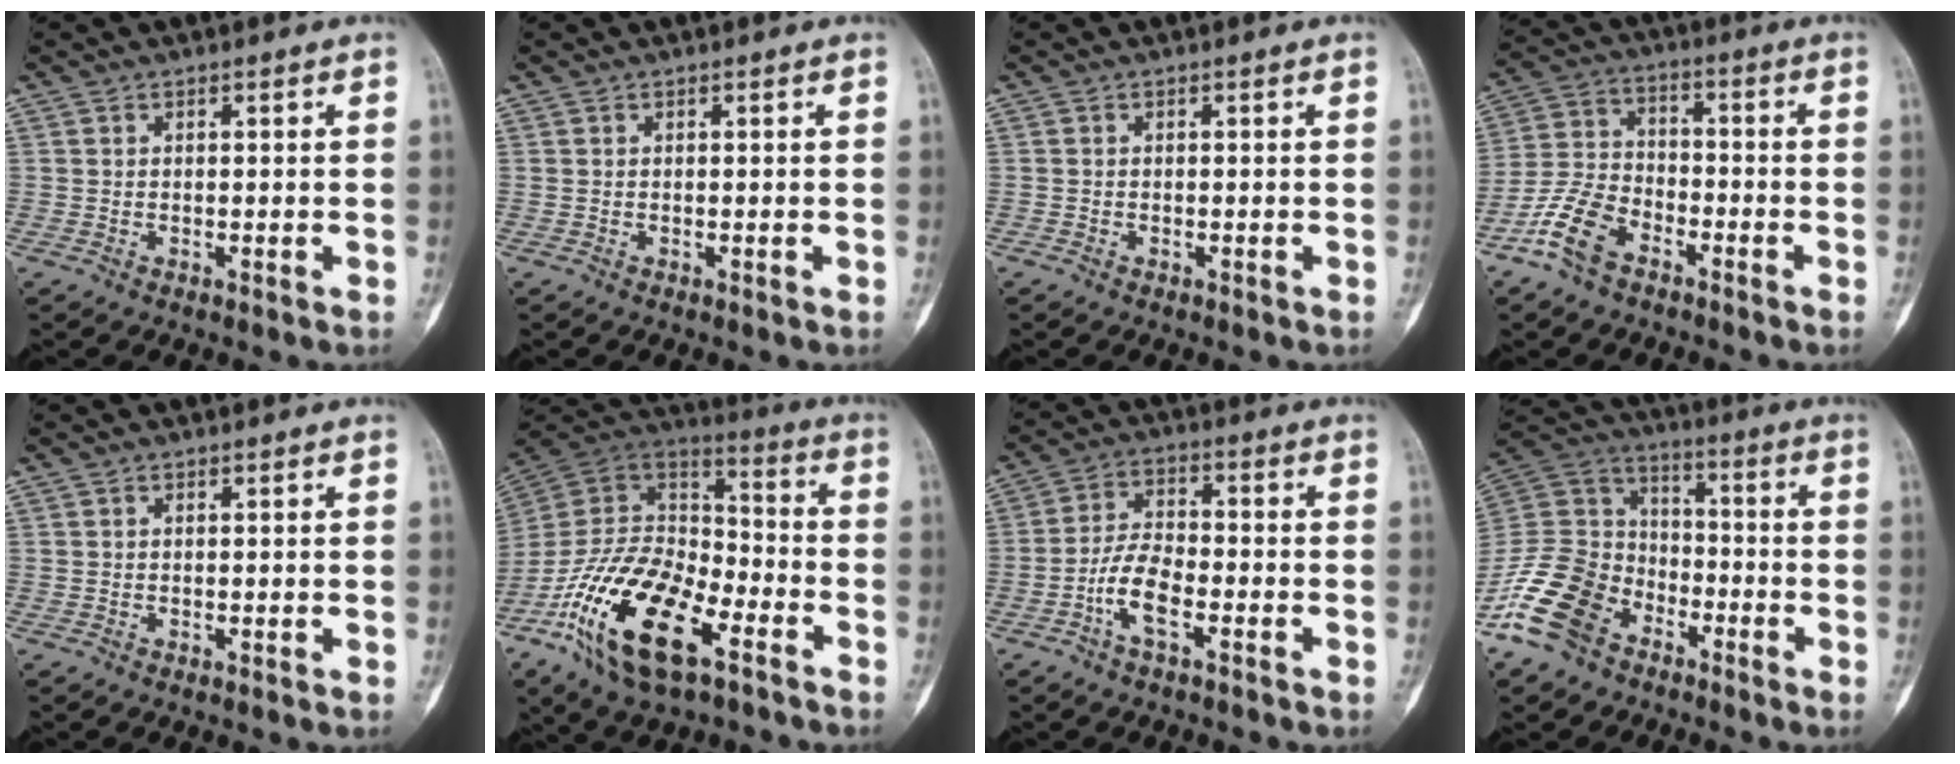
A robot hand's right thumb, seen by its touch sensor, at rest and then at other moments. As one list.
[{"total": 0.0}, {"total": 0.0}, {"total": 10.2, "force": [-6.3, 5.7, 5.6], "torque": [-0.118, 0.033, -0.131]}, {"total": 0.0}, {"total": 24.4, "force": [-12.0, 11.7, 17.7], "torque": [-0.354, 0.056, -0.219]}, {"total": 7.7, "force": [-3.4, 3.3, 6.1], "torque": [-0.120, 0.026, -0.069]}, {"total": 15.7, "force": [-9.2, 10.5, 7.1], "torque": [-0.128, 0.068, -0.184]}]